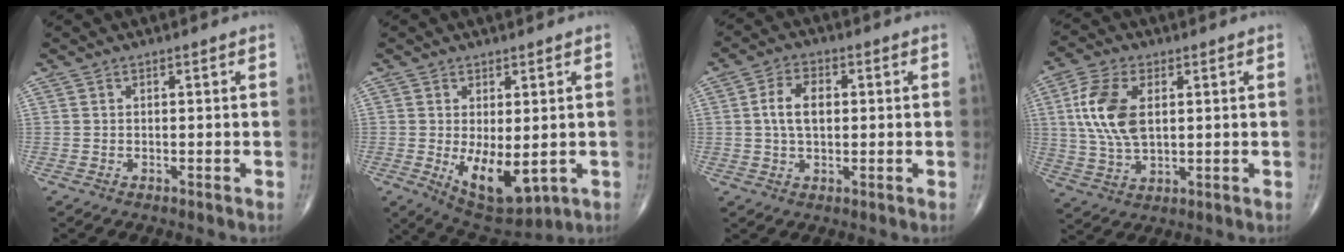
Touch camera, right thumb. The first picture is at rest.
{"total": 10.1, "force": [-1.6, 4.7, 8.8], "torque": [-0.125, -0.022, -0.006]}
{"total": 6.6, "force": [0.7, 4.0, 5.2], "torque": [-0.093, 0.010, 0.009]}
{"total": 10.6, "force": [2.1, 5.8, 8.6], "torque": [-0.182, -0.002, 0.042]}